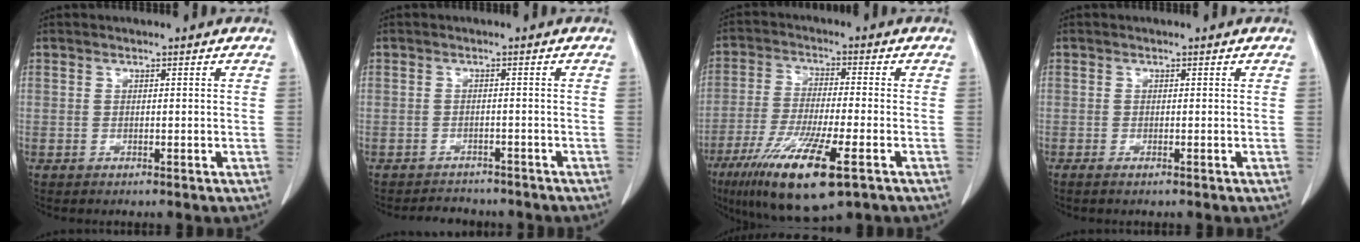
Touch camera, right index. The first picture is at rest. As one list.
[{"total": 4.5, "force": [-4.0, 2.0, 0.4], "torque": [-0.006, 0.002, -0.052]}, {"total": 14.5, "force": [-7.8, 2.0, 12.1], "torque": [-0.238, -0.038, -0.135]}, {"total": 0.7, "force": [-0.5, 0.0, 0.5], "torque": [-0.011, -0.002, -0.009]}]